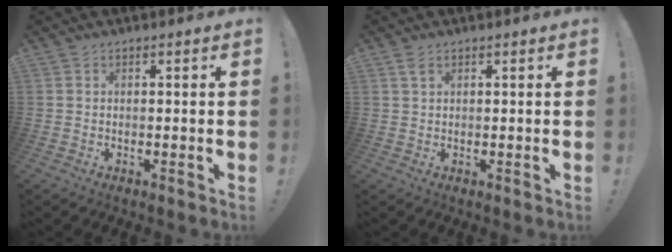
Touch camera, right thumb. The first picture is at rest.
{"total": 1.8, "force": [1.1, 0.6, 1.2], "torque": [-0.024, 0.000, 0.019]}